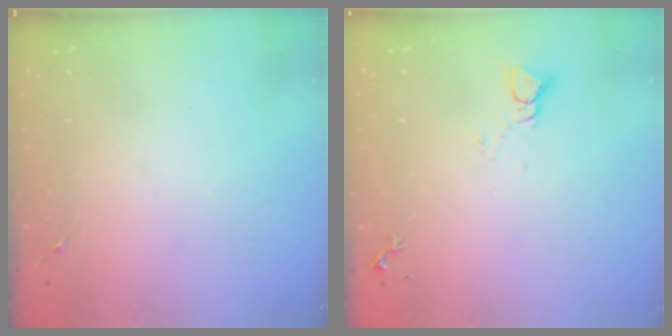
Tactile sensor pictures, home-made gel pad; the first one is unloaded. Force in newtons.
{"total": 3.0, "press": 3.0, "slide": 0.2}